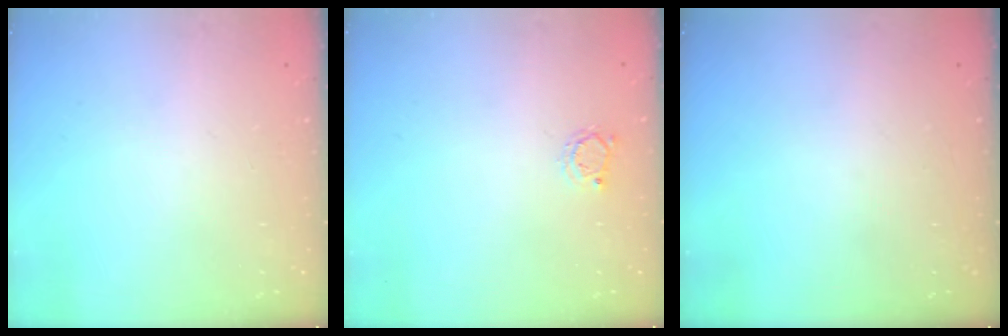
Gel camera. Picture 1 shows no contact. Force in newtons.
{"total": 2.6, "press": 2.6, "slide": 0.4}
{"total": 0.0}